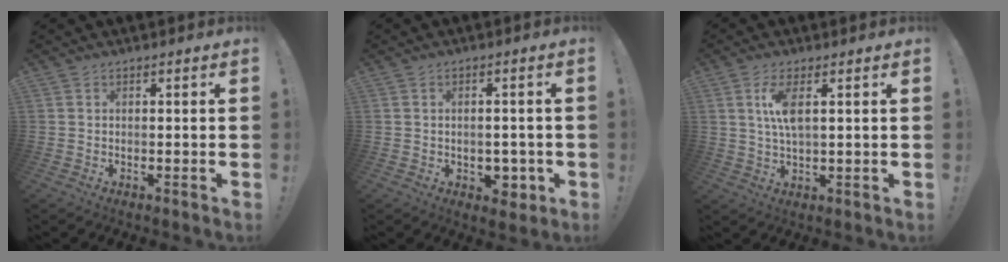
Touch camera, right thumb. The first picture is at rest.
{"total": 5.1, "force": [-1.1, 3.7, 3.3], "torque": [-0.019, 0.004, -0.017]}
{"total": 6.9, "force": [2.3, 2.0, 6.2], "torque": [-0.115, -0.010, 0.035]}